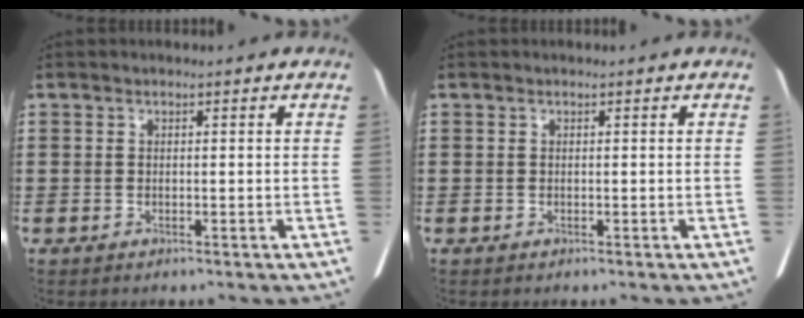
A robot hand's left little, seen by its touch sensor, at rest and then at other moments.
{"total": 0.0}